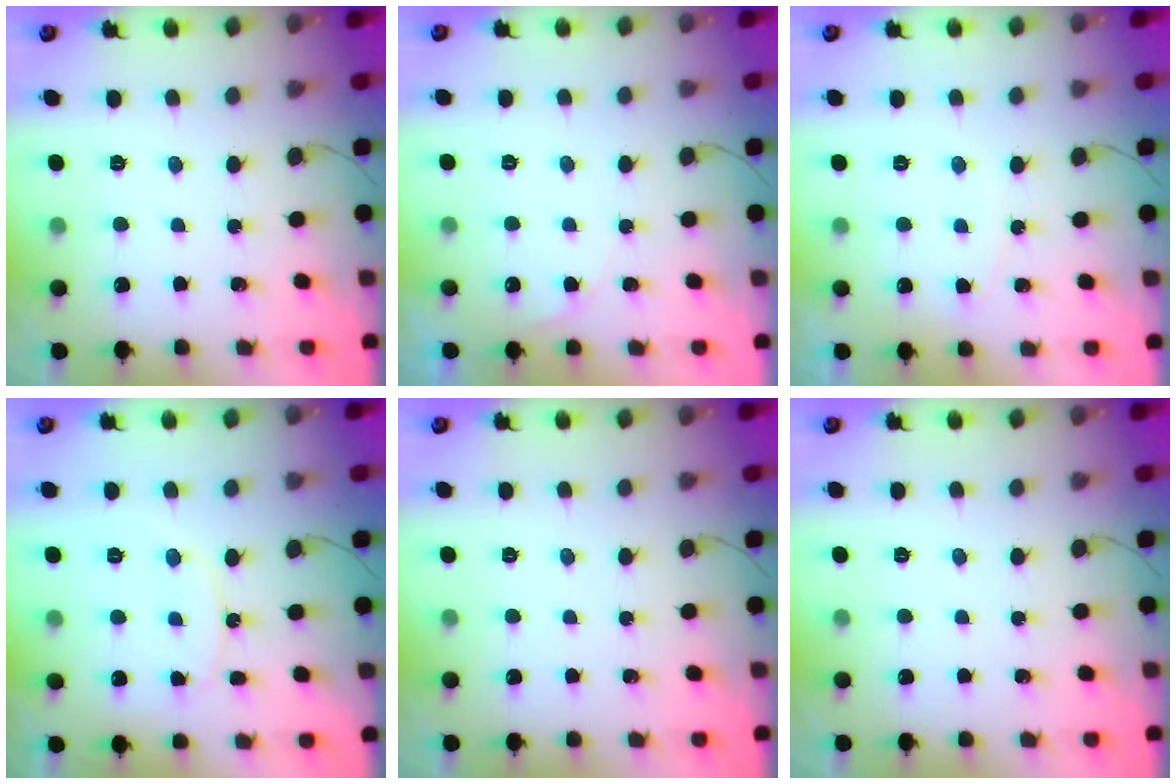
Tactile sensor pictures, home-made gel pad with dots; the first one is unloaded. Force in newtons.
{"total": 3.4, "press": 3.4, "slide": 0.1}
{"total": 4.2, "press": 4.1, "slide": 0.5}
{"total": 10.9, "press": 10.9, "slide": 0.9}
{"total": 0.0}
{"total": 0.0}